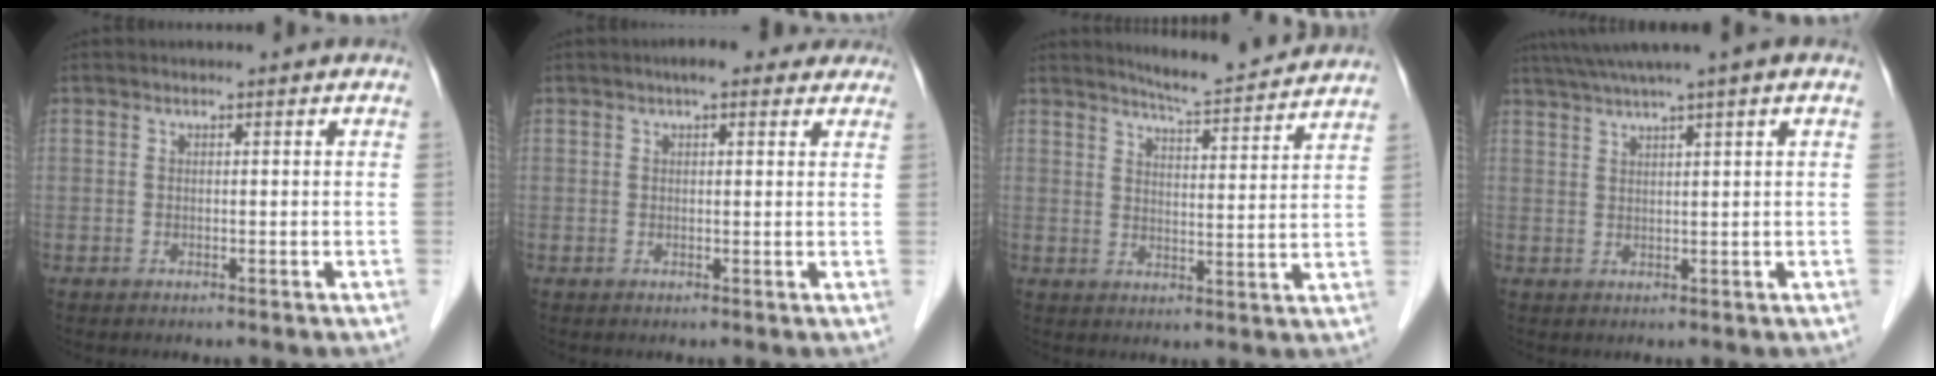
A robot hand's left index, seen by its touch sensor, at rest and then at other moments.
{"total": 5.3, "force": [3.9, 1.8, 3.1], "torque": [-0.034, 0.027, 0.050]}
{"total": 10.7, "force": [10.1, -0.1, 3.3], "torque": [-0.059, 0.001, 0.135]}
{"total": 6.5, "force": [4.5, -0.9, 4.7], "torque": [-0.080, 0.034, 0.074]}